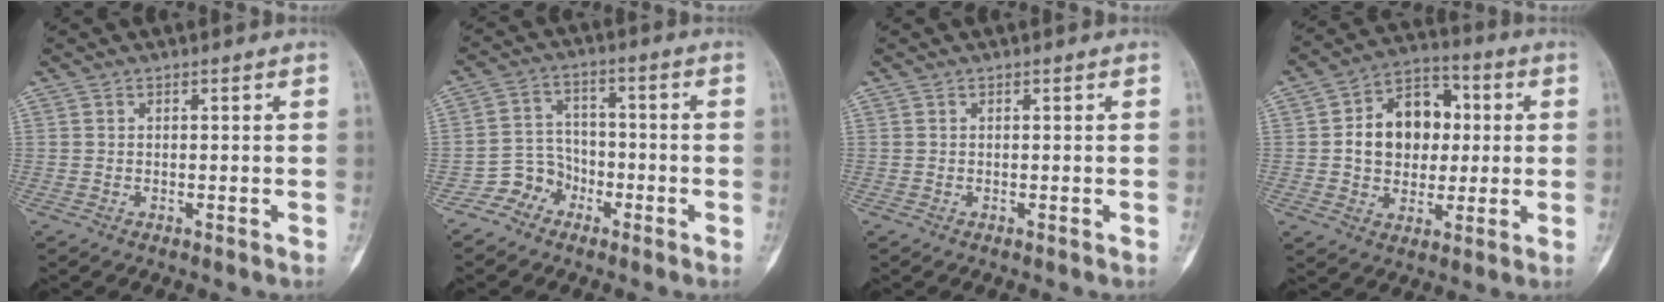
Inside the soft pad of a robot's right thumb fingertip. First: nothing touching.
{"total": 6.0, "force": [-3.7, 4.7, 0.4], "torque": [0.028, 0.040, -0.076]}
{"total": 0.0}
{"total": 14.4, "force": [1.4, 10.9, 9.3], "torque": [-0.105, 0.018, 0.019]}